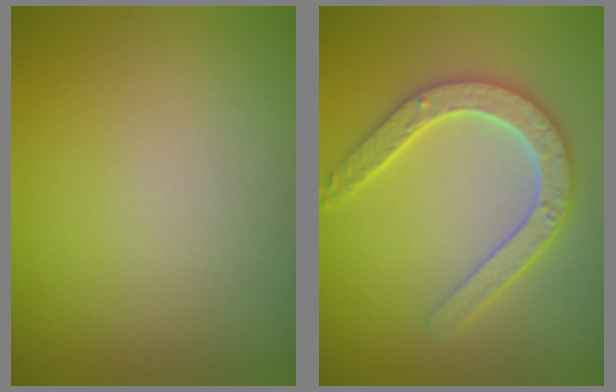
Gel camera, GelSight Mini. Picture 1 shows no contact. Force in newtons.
{"total": 4.6, "press": 3.7, "slide": 2.8}